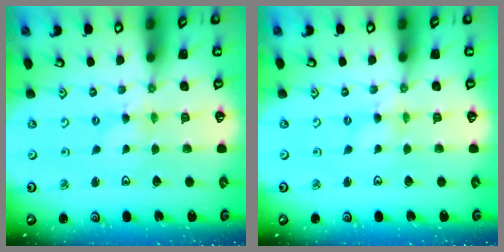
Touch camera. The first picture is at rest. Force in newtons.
{"total": 1.6, "press": 1.6, "slide": 0.2}